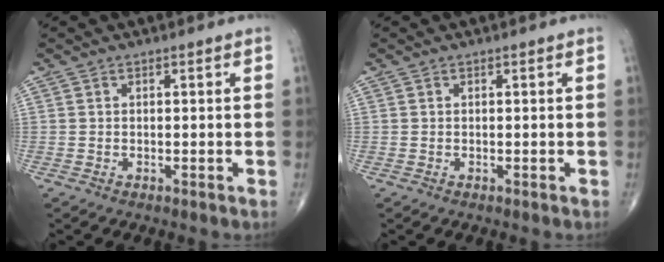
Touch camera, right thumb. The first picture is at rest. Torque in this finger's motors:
{"motor_torque": [0.12, 0.13, -0.10, 0.04, 0.02]}